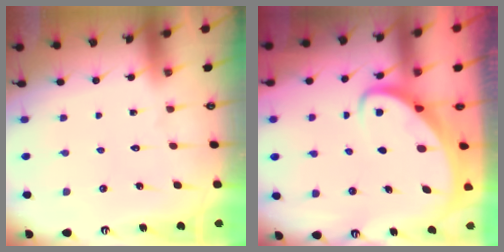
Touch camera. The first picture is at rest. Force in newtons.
{"total": 3.2, "press": 3.2, "slide": 0.4}